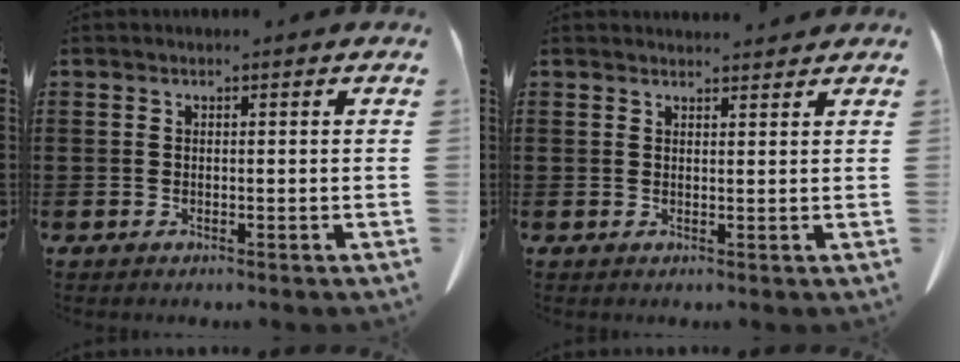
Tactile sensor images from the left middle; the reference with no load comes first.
{"total": 1.9, "force": [1.8, 0.3, 0.3], "torque": [-0.010, 0.001, 0.035]}